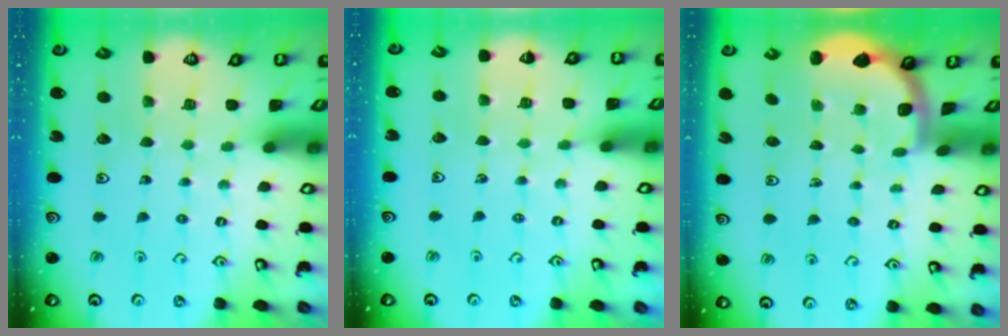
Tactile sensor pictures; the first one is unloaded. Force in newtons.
{"total": 2.5, "press": 2.5, "slide": 0.4}
{"total": 1.7, "press": 1.6, "slide": 0.1}